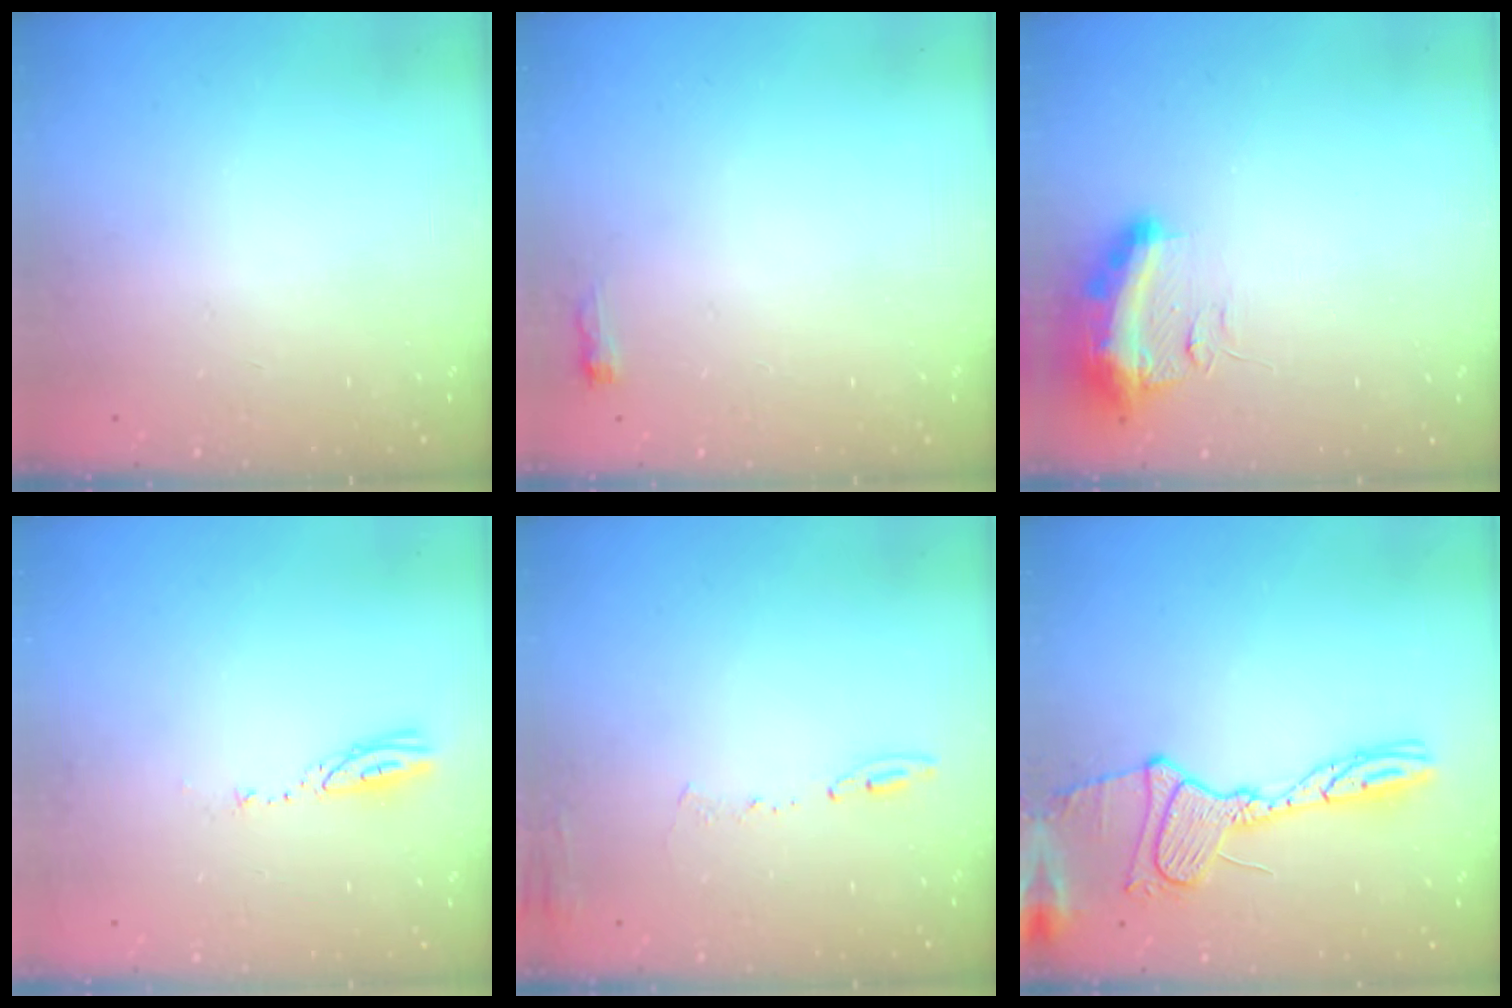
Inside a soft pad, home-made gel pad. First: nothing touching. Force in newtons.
{"total": 9.8, "press": 2.8, "slide": 9.4}
{"total": 17.3, "press": 13.2, "slide": 11.2}
{"total": 3.5, "press": 3.4, "slide": 0.3}
{"total": 8.3, "press": 8.3, "slide": 0.9}
{"total": 17.1, "press": 17.1, "slide": 1.5}